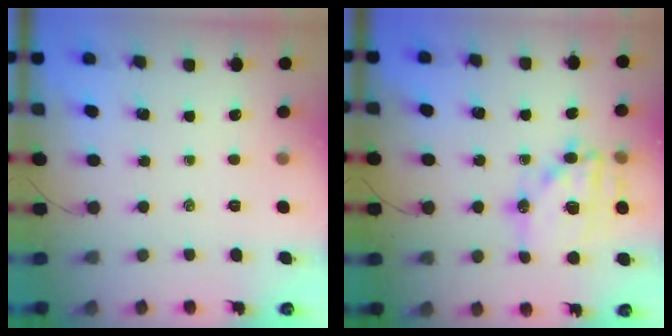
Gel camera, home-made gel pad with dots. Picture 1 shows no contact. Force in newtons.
{"total": 16.3, "press": 16.0, "slide": 3.4}